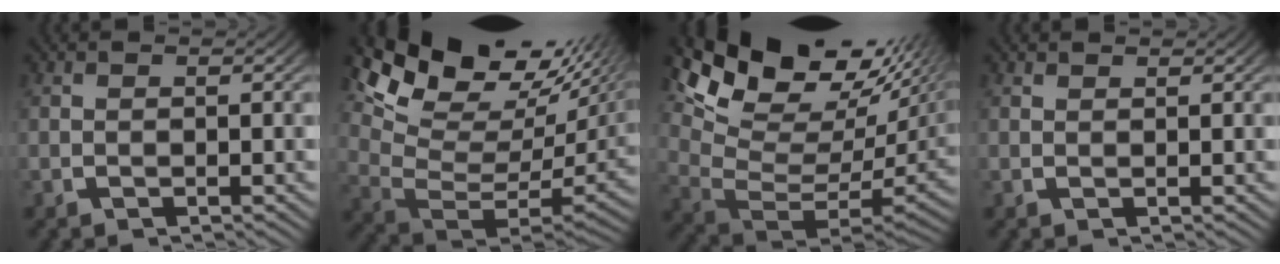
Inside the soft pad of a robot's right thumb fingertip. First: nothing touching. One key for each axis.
{"total": 15.3, "fx": 4.1, "fy": 9.9, "fz": 10.9, "tx": -0.194, "ty": -0.018, "tz": 0.065}
{"total": 16.6, "fx": 3.4, "fy": 11.2, "fz": 11.7, "tx": -0.212, "ty": -0.027, "tz": 0.056}
{"total": 0.8, "fx": 0.8, "fy": 0.0, "fz": -0.1, "tx": 0.006, "ty": -0.001, "tz": 0.017}